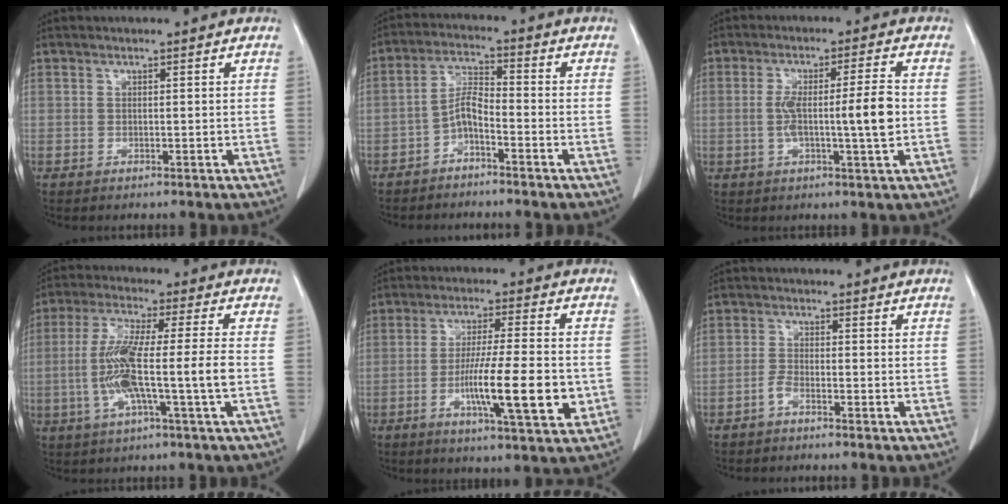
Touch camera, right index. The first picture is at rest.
{"total": 4.3, "force": [-2.5, 1.2, 3.3], "torque": [-0.068, 0.013, -0.053]}
{"total": 8.2, "force": [-0.7, 0.1, 8.1], "torque": [-0.142, 0.006, -0.012]}
{"total": 10.8, "force": [-2.0, -0.2, 10.6], "torque": [-0.212, 0.002, -0.043]}
{"total": 12.2, "force": [-3.1, 1.2, 11.8], "torque": [-0.196, -0.010, -0.054]}
{"total": 1.8, "force": [-1.5, 0.3, 1.0], "torque": [-0.023, 0.001, -0.032]}